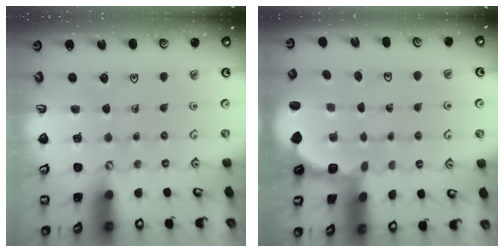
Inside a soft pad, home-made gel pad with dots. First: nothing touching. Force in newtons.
{"total": 1.9, "press": 1.8, "slide": 0.7}